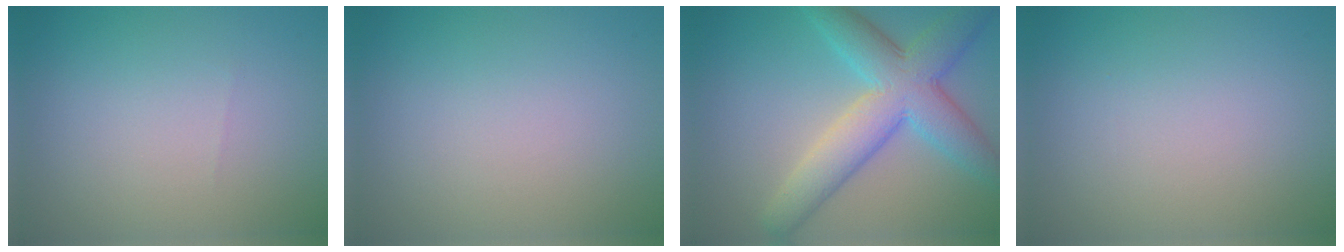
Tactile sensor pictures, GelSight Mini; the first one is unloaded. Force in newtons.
{"total": 0.0}
{"total": 7.9, "press": 7.9, "slide": 0.2}
{"total": 0.0}